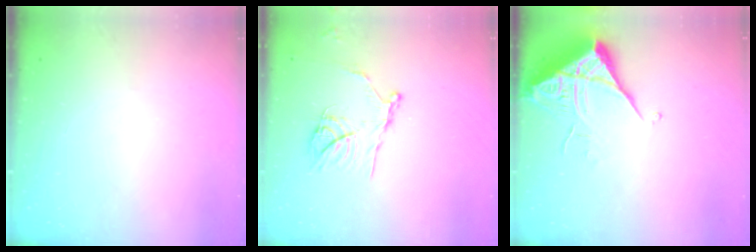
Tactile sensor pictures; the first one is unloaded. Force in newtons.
{"total": 13.6, "press": 13.5, "slide": 1.3}
{"total": 6.6, "press": 6.6, "slide": 0.4}